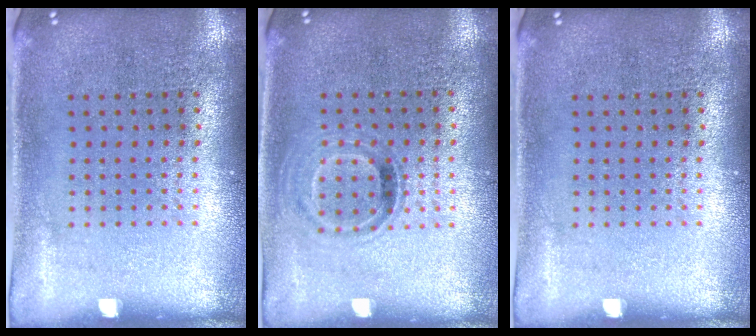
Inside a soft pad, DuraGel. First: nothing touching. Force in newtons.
{"total": 0.9, "press": 0.8, "slide": 0.4}
{"total": 0.0}